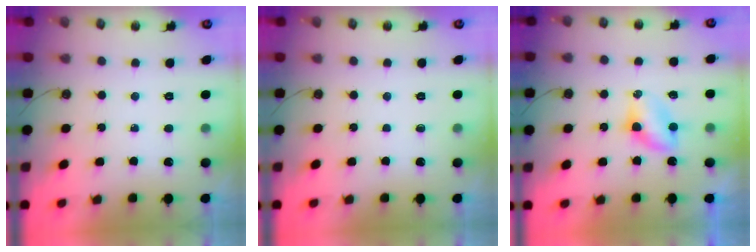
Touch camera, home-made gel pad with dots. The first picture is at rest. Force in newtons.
{"total": 0.0}
{"total": 4.3, "press": 4.3, "slide": 0.5}